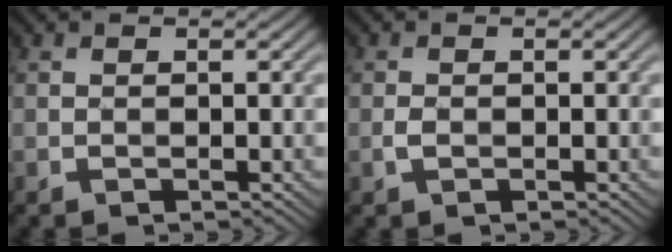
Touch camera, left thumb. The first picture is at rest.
{"total": 1.1, "force": [-0.3, 0.7, 0.7], "torque": [-0.018, 0.000, -0.008]}